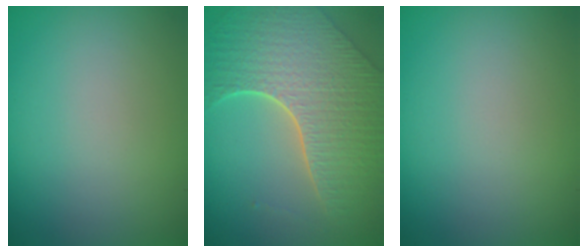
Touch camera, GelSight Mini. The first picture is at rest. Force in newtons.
{"total": 8.2, "press": 5.9, "slide": 5.7}
{"total": 0.0}